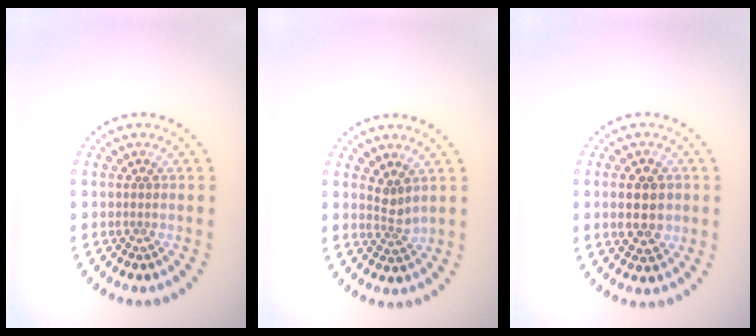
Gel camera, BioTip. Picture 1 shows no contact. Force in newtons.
{"total": 1.8, "press": 1.3, "slide": 1.3}
{"total": 3.9, "press": 3.9, "slide": 0.2}